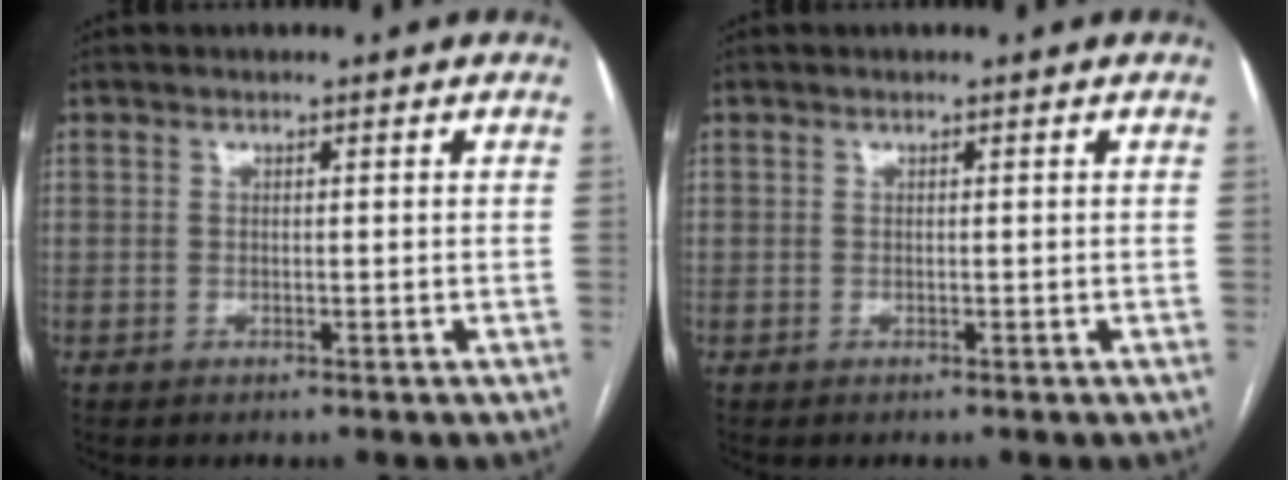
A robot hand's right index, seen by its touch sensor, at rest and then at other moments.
{"total": 0.0}